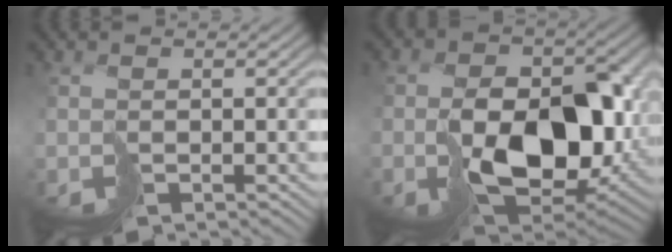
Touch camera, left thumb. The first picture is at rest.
{"total": 13.9, "force": [-1.6, 9.3, 10.3], "torque": [-0.130, -0.020, -0.017]}